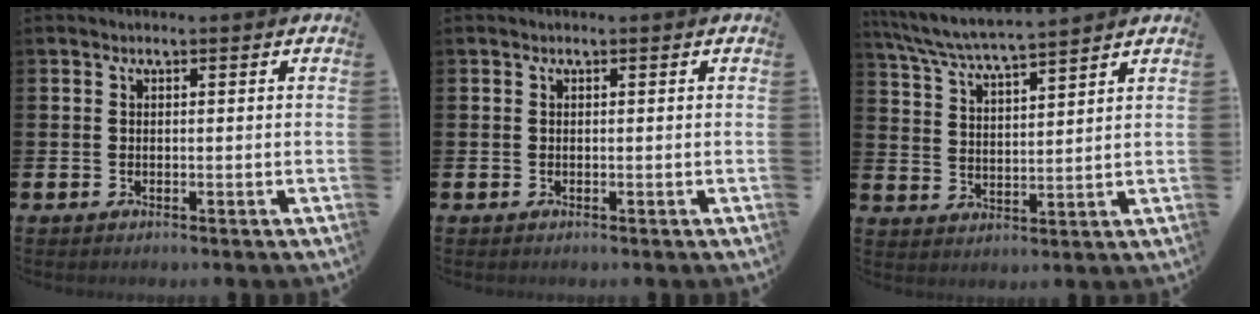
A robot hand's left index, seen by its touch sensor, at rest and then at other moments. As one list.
[{"total": 0.0}, {"total": 6.2, "force": [6.0, -0.1, 1.6], "torque": [-0.051, -0.038, 0.106]}]